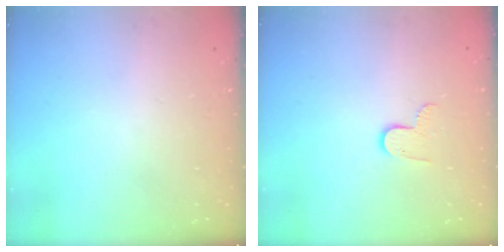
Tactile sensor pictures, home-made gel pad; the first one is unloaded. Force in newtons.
{"total": 5.8, "press": 5.8, "slide": 0.5}